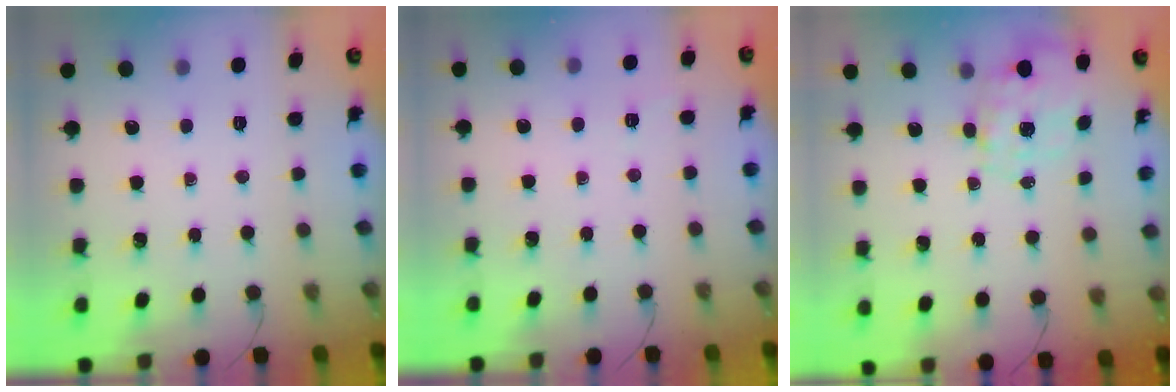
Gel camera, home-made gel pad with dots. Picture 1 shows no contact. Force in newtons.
{"total": 3.6, "press": 3.3, "slide": 1.3}
{"total": 1.1, "press": 1.0, "slide": 0.5}